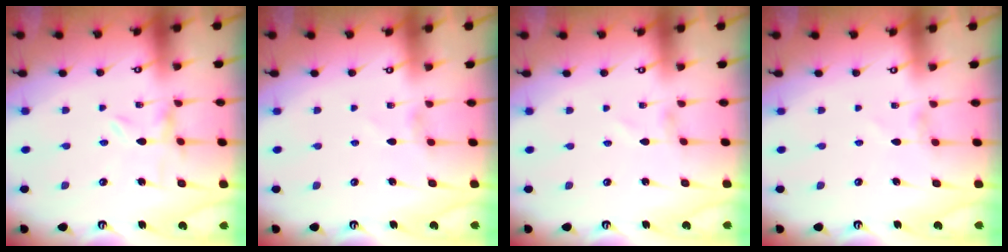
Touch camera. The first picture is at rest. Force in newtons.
{"total": 1.3, "press": 1.2, "slide": 0.3}
{"total": 1.4, "press": 1.4, "slide": 0.1}
{"total": 0.0}